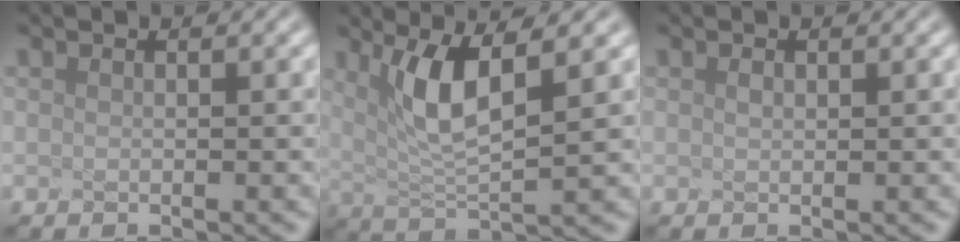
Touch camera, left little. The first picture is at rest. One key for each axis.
{"total": 3.9, "fx": 0.7, "fy": 0.2, "fz": 3.8, "tx": -0.112, "ty": -0.019, "tz": 0.061}
{"total": 0.7, "fx": -0.4, "fy": -0.4, "fz": -0.4, "tx": -0.002, "ty": -0.011, "tz": 0.008}